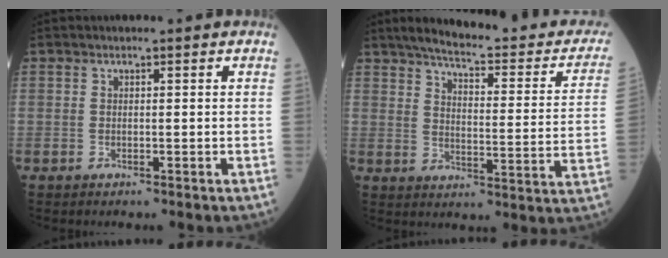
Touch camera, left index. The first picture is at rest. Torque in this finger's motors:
{"motor_torque": [0.47, -1.66, -0.06, 0.04]}